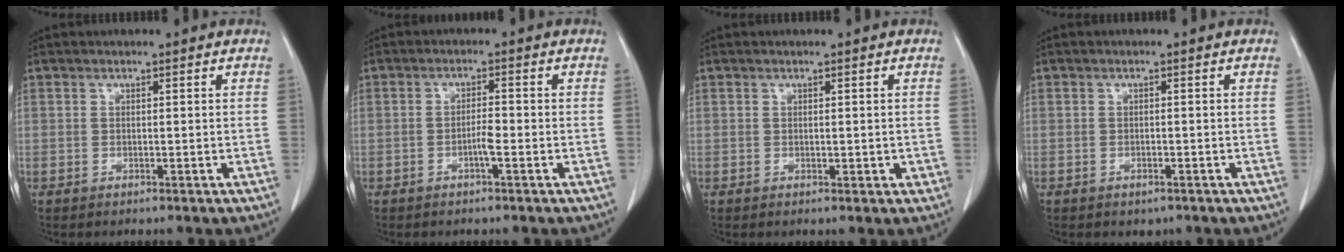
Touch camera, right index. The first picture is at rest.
{"total": 2.3, "force": [-1.0, 0.1, 2.1], "torque": [-0.036, 0.002, -0.019]}
{"total": 1.3, "force": [0.0, 0.8, 1.0], "torque": [-0.012, -0.002, 0.002]}
{"total": 1.3, "force": [-0.8, 0.9, 0.6], "torque": [-0.012, 0.001, -0.002]}